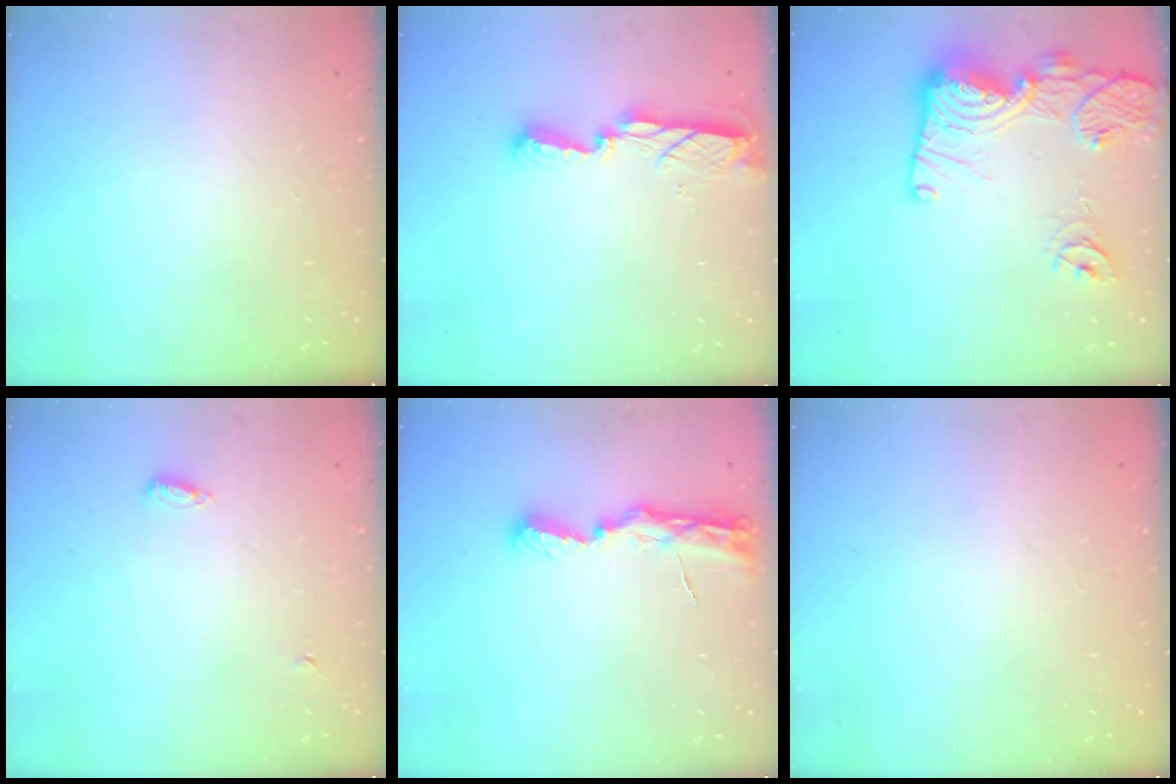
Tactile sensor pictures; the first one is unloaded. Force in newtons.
{"total": 7.8, "press": 7.7, "slide": 0.3}
{"total": 18.6, "press": 18.6, "slide": 1.6}
{"total": 8.9, "press": 6.0, "slide": 6.5}
{"total": 7.7, "press": 7.7, "slide": 0.8}
{"total": 1.0, "press": 0.8, "slide": 0.6}